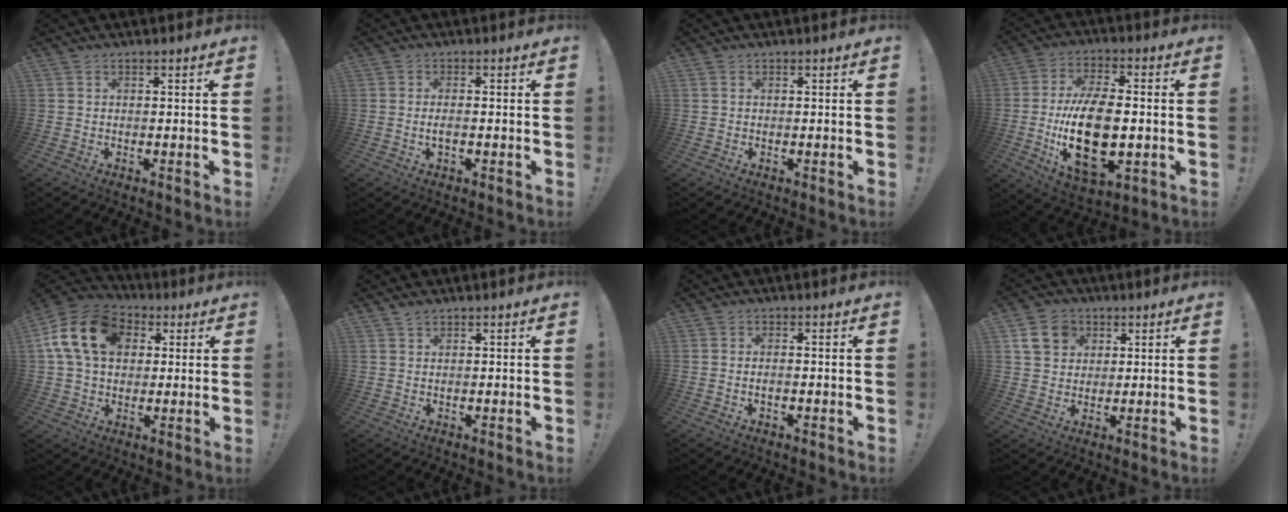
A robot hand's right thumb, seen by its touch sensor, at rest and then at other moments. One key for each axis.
{"total": 2.5, "fx": -0.7, "fy": 0.7, "fz": 2.3, "tx": -0.037, "ty": 0.002, "tz": -0.014}
{"total": 0.0}
{"total": 21.1, "fx": -2.8, "fy": 11.1, "fz": 17.7, "tx": -0.328, "ty": -0.005, "tz": -0.043}
{"total": 17.3, "fx": 4.9, "fy": 12.7, "fz": 10.7, "tx": -0.186, "ty": 0.005, "tz": 0.095}
{"total": 1.3, "fx": 1.0, "fy": 0.3, "fz": 0.8, "tx": -0.011, "ty": 0.000, "tz": 0.018}
{"total": 1.5, "fx": -0.6, "fy": 0.2, "fz": 1.3, "tx": -0.020, "ty": 0.000, "tz": -0.012}
{"total": 9.7, "fx": 4.3, "fy": 7.7, "fz": 3.9, "tx": -0.059, "ty": -0.011, "tz": 0.088}